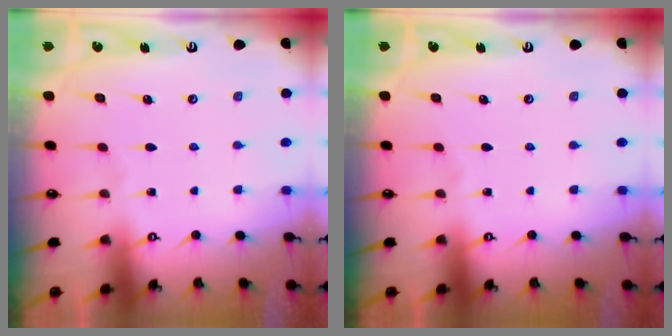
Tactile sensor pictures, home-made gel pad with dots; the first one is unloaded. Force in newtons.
{"total": 0.0}